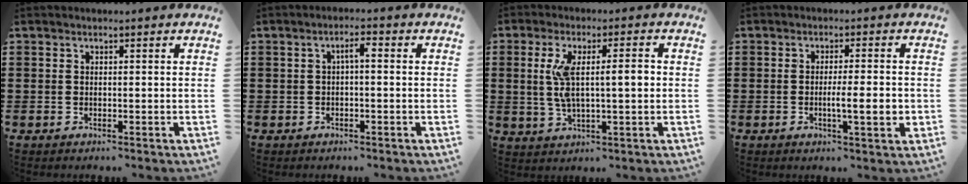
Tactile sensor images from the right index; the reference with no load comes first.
{"total": 2.3, "force": [-0.1, 0.5, 2.2], "torque": [-0.043, 0.006, -0.005]}
{"total": 7.4, "force": [0.9, 1.9, 7.1], "torque": [-0.141, 0.001, 0.010]}
{"total": 5.1, "force": [-0.9, 0.7, 5.0], "torque": [-0.075, -0.008, -0.017]}